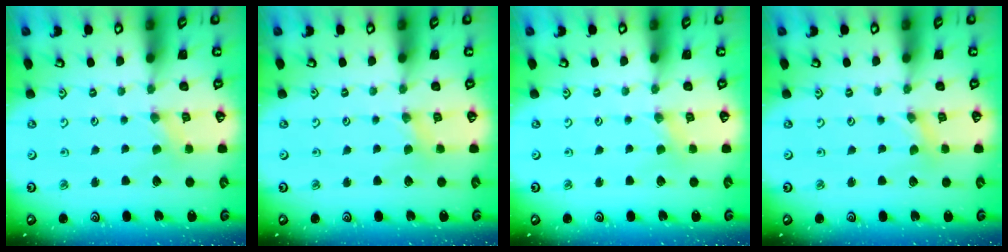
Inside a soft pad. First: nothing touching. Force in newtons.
{"total": 1.9, "press": 1.8, "slide": 0.3}
{"total": 0.7, "press": 0.7, "slide": 0.2}
{"total": 0.0}